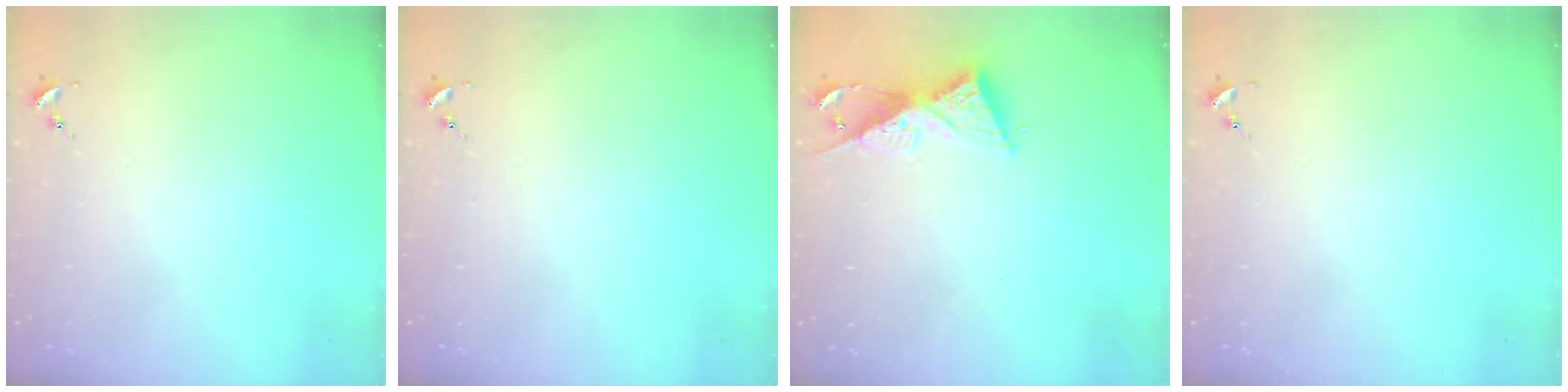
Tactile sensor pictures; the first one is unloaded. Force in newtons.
{"total": 0.0}
{"total": 9.1, "press": 9.1, "slide": 0.5}
{"total": 0.0}